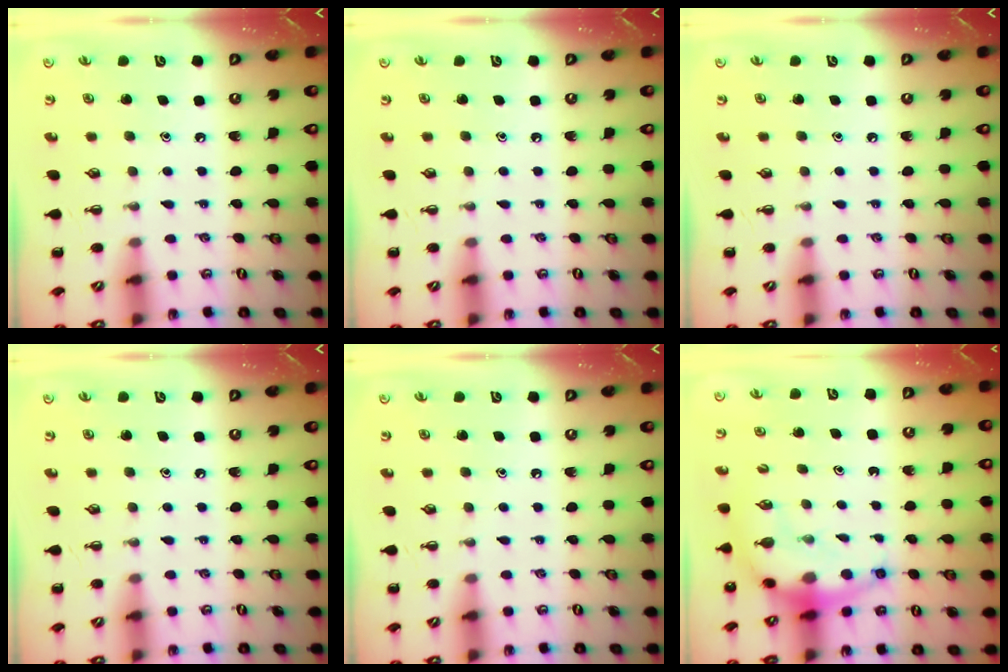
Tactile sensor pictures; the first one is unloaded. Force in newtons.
{"total": 0.0}
{"total": 0.0}
{"total": 0.0}
{"total": 0.0}
{"total": 9.6, "press": 9.3, "slide": 2.4}